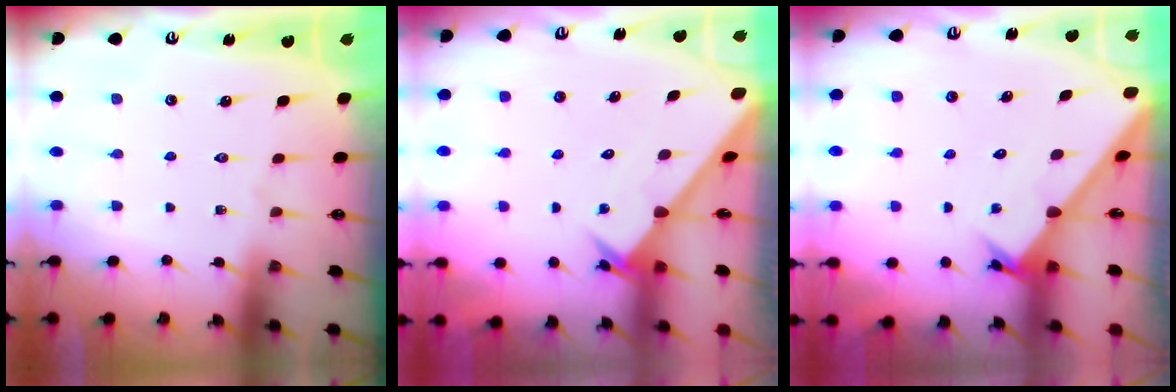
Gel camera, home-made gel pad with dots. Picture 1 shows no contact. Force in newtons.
{"total": 2.4, "press": 2.4, "slide": 0.2}
{"total": 1.9, "press": 1.9, "slide": 0.1}